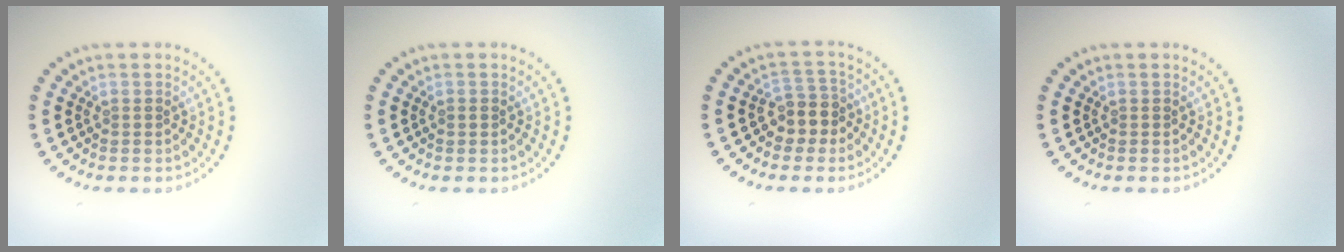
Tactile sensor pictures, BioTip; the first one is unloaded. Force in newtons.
{"total": 0.8, "press": 0.8, "slide": 0.2}
{"total": 2.8, "press": 2.4, "slide": 1.4}
{"total": 0.0}